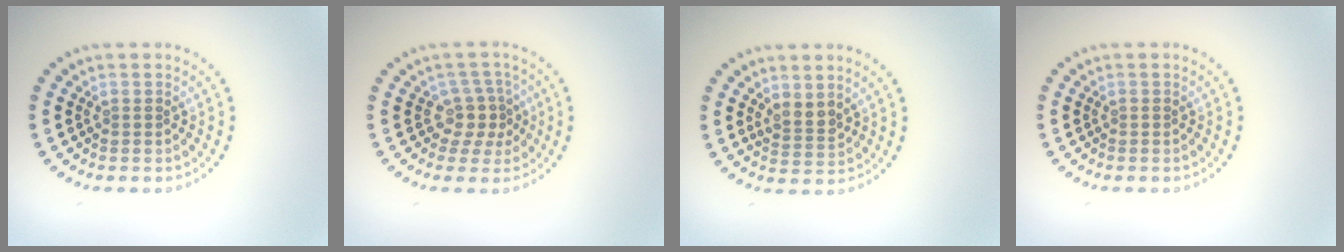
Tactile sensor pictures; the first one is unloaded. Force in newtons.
{"total": 2.8, "press": 2.0, "slide": 2.0}
{"total": 1.7, "press": 1.4, "slide": 1.0}
{"total": 0.0}